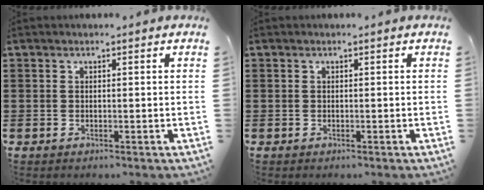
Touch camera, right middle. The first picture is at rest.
{"total": 0.0}